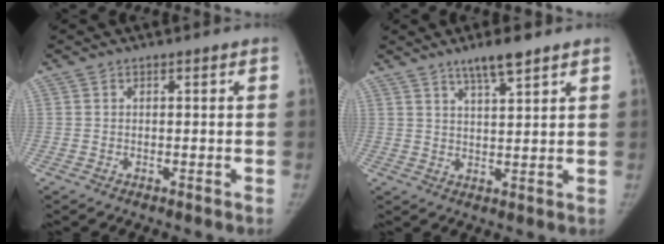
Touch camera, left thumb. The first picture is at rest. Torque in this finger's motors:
{"motor_torque": [0.03, 0.06, 0.63, -0.49, 0.02]}